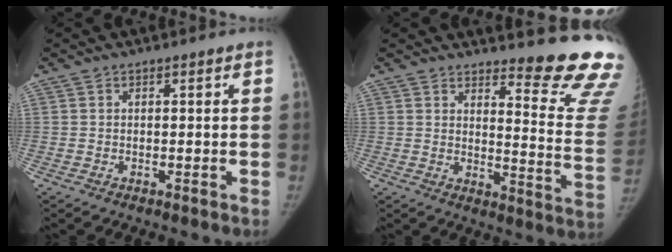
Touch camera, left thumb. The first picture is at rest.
{"total": 16.2, "force": [14.5, 2.1, 6.8], "torque": [-0.052, -0.180, 0.161]}